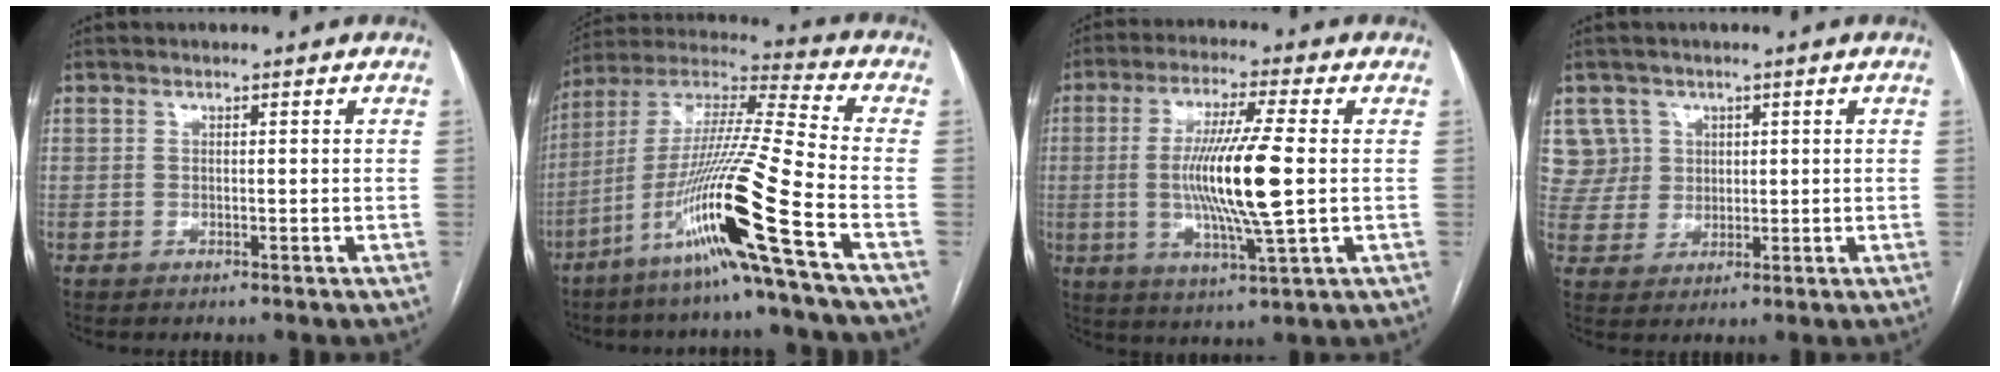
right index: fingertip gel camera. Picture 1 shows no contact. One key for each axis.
{"total": 19.8, "fx": -9.2, "fy": -2.0, "fz": 17.5, "tx": -0.362, "ty": -0.029, "tz": -0.180}
{"total": 13.0, "fx": -0.2, "fy": 0.2, "fz": 13.0, "tx": -0.252, "ty": -0.011, "tz": -0.007}
{"total": 6.6, "fx": 2.8, "fy": 6.0, "fz": -0.2, "tx": 0.008, "ty": 0.018, "tz": 0.065}